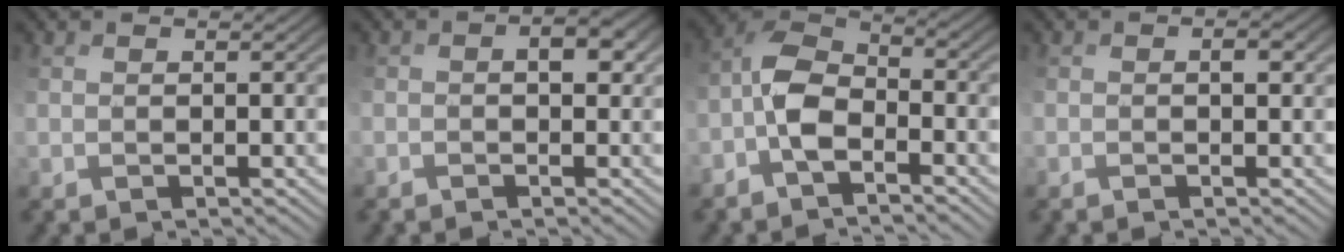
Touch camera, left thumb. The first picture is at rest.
{"total": 3.6, "force": [0.0, 2.0, 3.0], "torque": [-0.040, 0.006, 0.006]}
{"total": 5.2, "force": [-2.6, 1.8, 4.1], "torque": [-0.082, 0.015, -0.062]}
{"total": 1.7, "force": [0.1, 0.7, 1.6], "torque": [-0.024, 0.006, -0.001]}